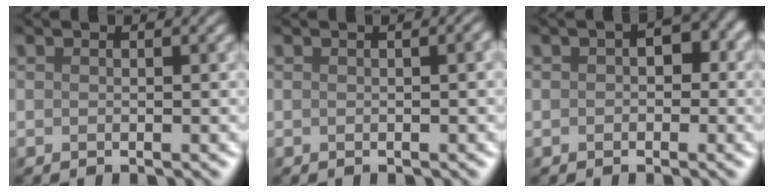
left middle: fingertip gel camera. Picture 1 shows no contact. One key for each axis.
{"total": 1.7, "fx": -0.3, "fy": 0.8, "fz": 1.5, "tx": -0.003, "ty": 0.010, "tz": -0.009}
{"total": 1.9, "fx": -0.3, "fy": 1.4, "fz": 1.2, "tx": -0.010, "ty": 0.009, "tz": -0.010}